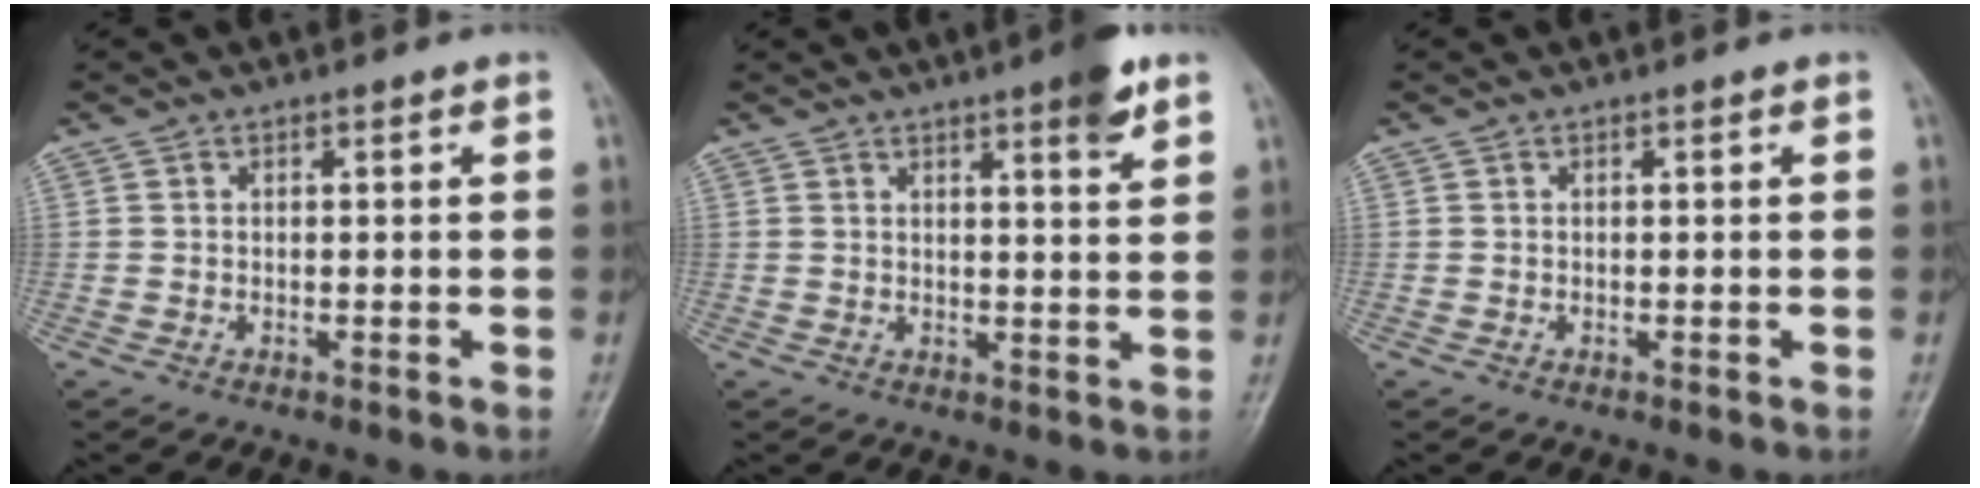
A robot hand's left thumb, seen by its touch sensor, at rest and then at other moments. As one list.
[{"total": 5.6, "force": [3.5, 0.9, 4.3], "torque": [-0.053, -0.019, 0.046]}, {"total": 0.0}]